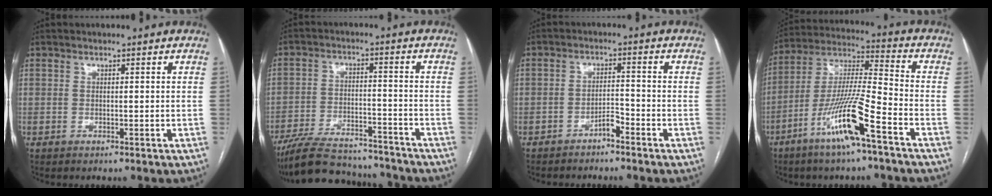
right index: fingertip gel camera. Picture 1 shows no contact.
{"total": 17.8, "force": [-16.1, 4.4, 6.3], "torque": [-0.130, 0.000, -0.246]}
{"total": 3.0, "force": [-2.4, 0.9, 1.5], "torque": [-0.023, 0.005, -0.042]}
{"total": 14.6, "force": [-7.8, 0.8, 12.3], "torque": [-0.249, -0.011, -0.147]}